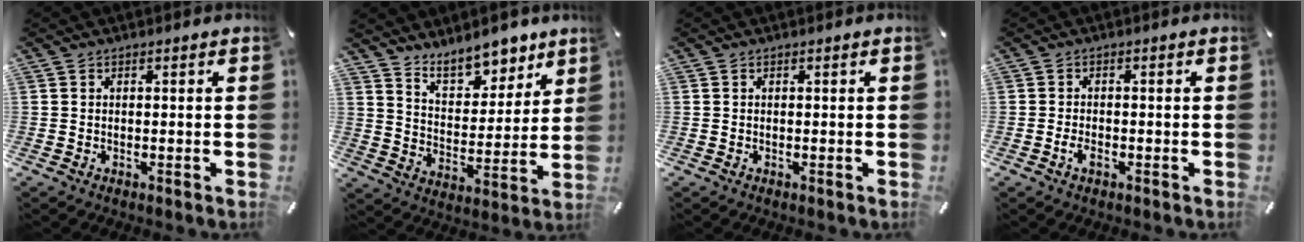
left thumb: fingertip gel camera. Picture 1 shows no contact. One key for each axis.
{"total": 10.6, "fx": 9.4, "fy": 4.5, "fz": 1.7, "tx": -0.031, "ty": -0.080, "tz": 0.173}
{"total": 0.0}
{"total": 2.2, "fx": -1.1, "fy": 1.0, "fz": 1.6, "tx": -0.036, "ty": 0.000, "tz": -0.021}